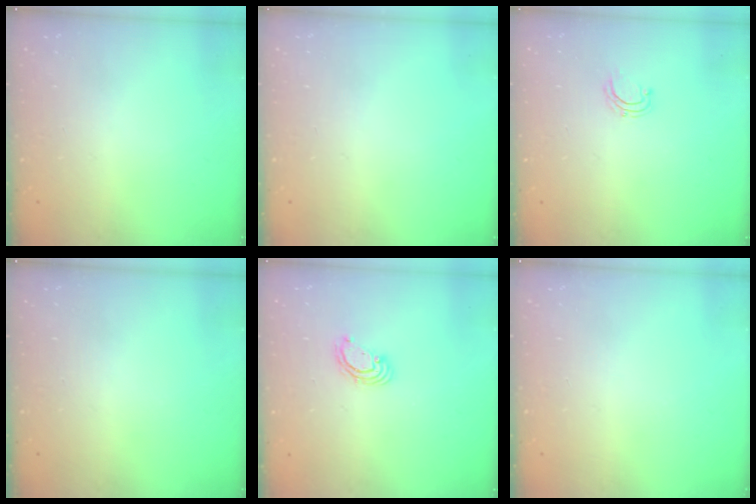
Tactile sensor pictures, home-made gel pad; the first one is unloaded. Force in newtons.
{"total": 0.0}
{"total": 4.3, "press": 4.3, "slide": 0.3}
{"total": 0.0}
{"total": 3.8, "press": 3.8, "slide": 0.2}
{"total": 0.0}